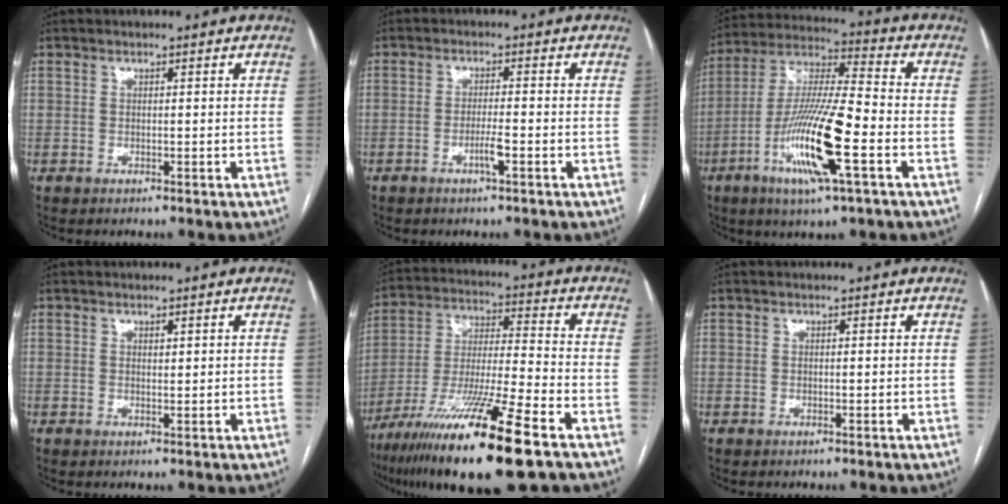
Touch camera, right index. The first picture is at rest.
{"total": 2.9, "force": [-1.5, -0.3, 2.5], "torque": [-0.049, -0.003, -0.029]}
{"total": 16.4, "force": [-5.9, 1.0, 15.2], "torque": [-0.305, -0.015, -0.110]}
{"total": 0.6, "force": [0.4, 0.2, 0.4], "torque": [-0.007, -0.004, 0.006]}
{"total": 19.8, "force": [-12.0, 0.4, 15.8], "torque": [-0.287, -0.049, -0.213]}
{"total": 0.0}